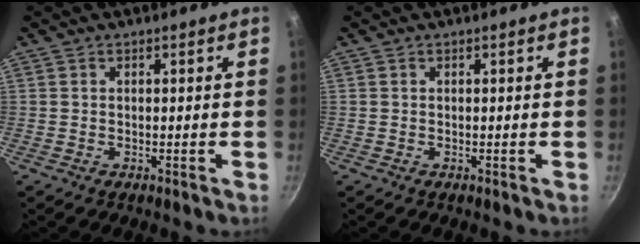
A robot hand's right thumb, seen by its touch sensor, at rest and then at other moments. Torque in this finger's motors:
{"motor_torque": [0.00, 0.00, 0.01, 0.00, 0.00]}